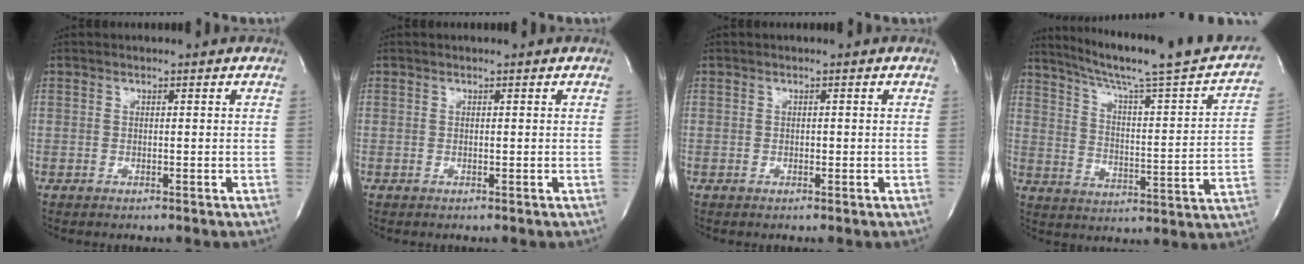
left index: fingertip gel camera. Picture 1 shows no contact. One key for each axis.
{"total": 0.0}
{"total": 0.0}
{"total": 23.4, "fx": 20.2, "fy": 1.0, "fz": 11.8, "tx": -0.177, "ty": -0.030, "tz": 0.268}